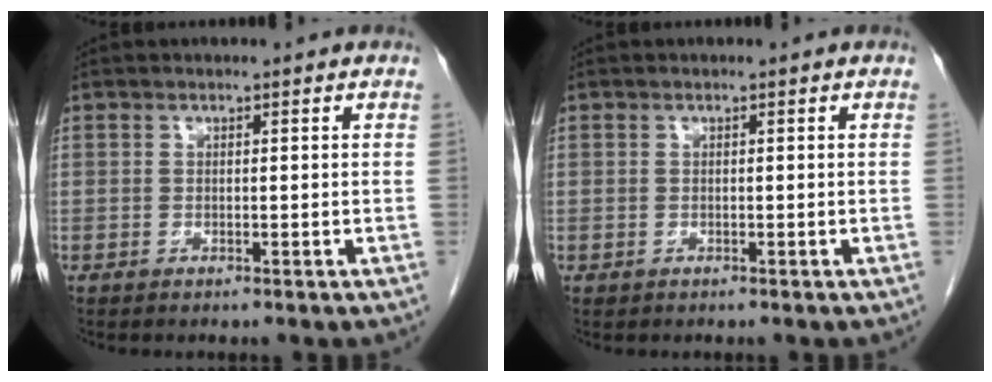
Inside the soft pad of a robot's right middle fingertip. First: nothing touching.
{"total": 0.0}